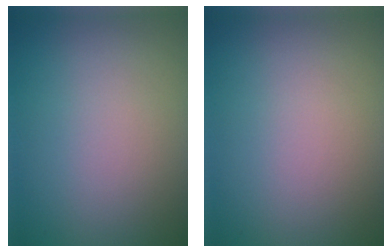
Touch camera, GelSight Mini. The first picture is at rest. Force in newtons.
{"total": 0.0}